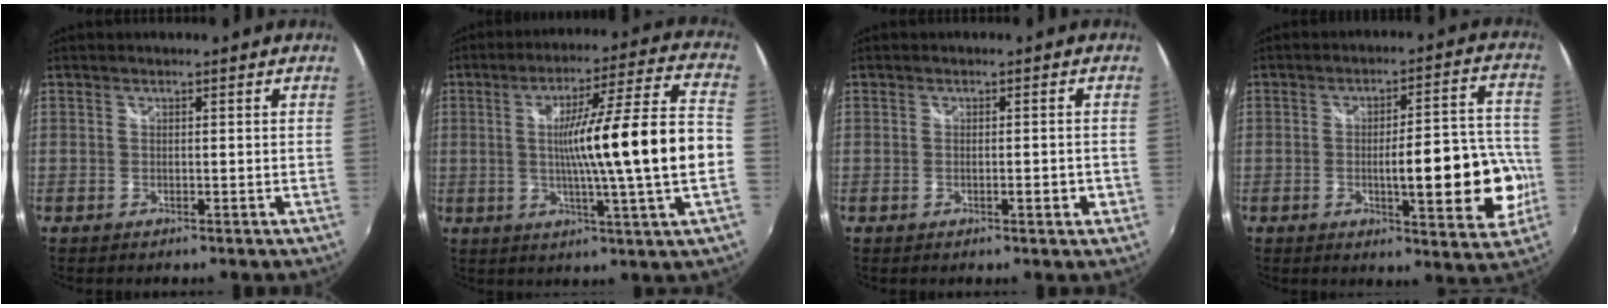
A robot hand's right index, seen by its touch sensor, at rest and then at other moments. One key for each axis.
{"total": 17.0, "fx": -1.2, "fy": -1.1, "fz": 17.0, "tx": -0.241, "ty": 0.004, "tz": -0.016}
{"total": 1.9, "fx": -0.7, "fy": 0.5, "fz": 1.7, "tx": -0.022, "ty": 0.004, "tz": -0.007}
{"total": 14.6, "fx": -3.5, "fy": 3.3, "fz": 13.8, "tx": -0.195, "ty": 0.000, "tz": -0.039}